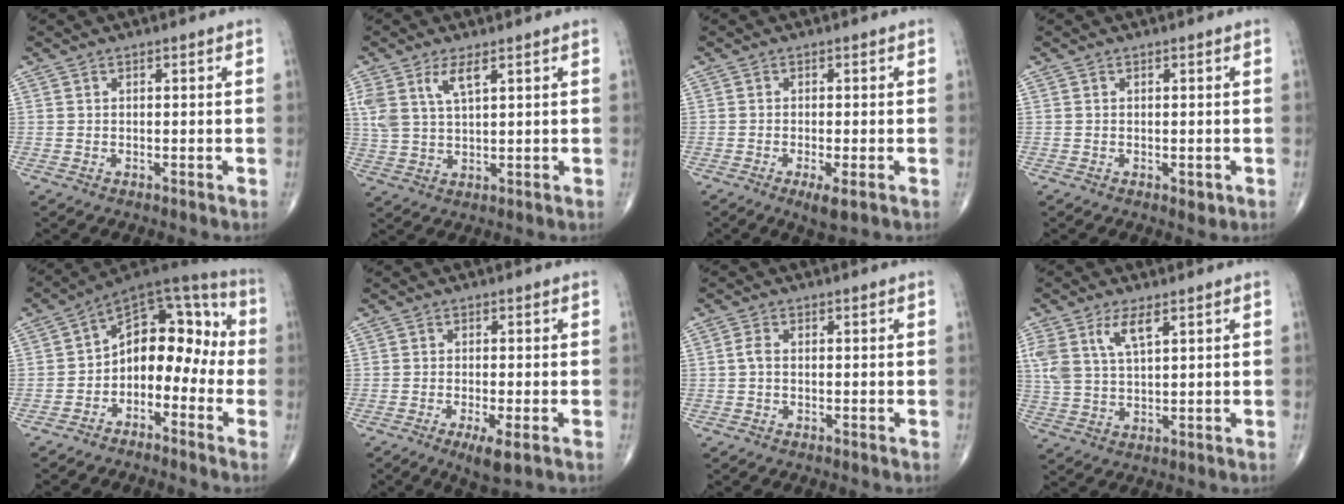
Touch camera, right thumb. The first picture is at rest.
{"total": 6.1, "force": [3.1, 2.2, 4.8], "torque": [-0.107, -0.008, 0.068]}
{"total": 3.3, "force": [-1.5, 0.6, 2.9], "torque": [-0.052, -0.009, -0.026]}
{"total": 1.3, "force": [-0.3, 0.7, 1.0], "torque": [-0.006, -0.002, -0.001]}
{"total": 13.6, "force": [-3.1, 9.0, 9.6], "torque": [-0.096, 0.082, -0.065]}
{"total": 4.5, "force": [-2.1, 0.9, 3.9], "torque": [-0.069, -0.011, -0.035]}
{"total": 1.6, "force": [-0.1, 0.9, 1.3], "torque": [-0.025, 0.002, -0.005]}
{"total": 7.1, "force": [3.4, 2.8, 5.5], "torque": [-0.122, -0.007, 0.074]}